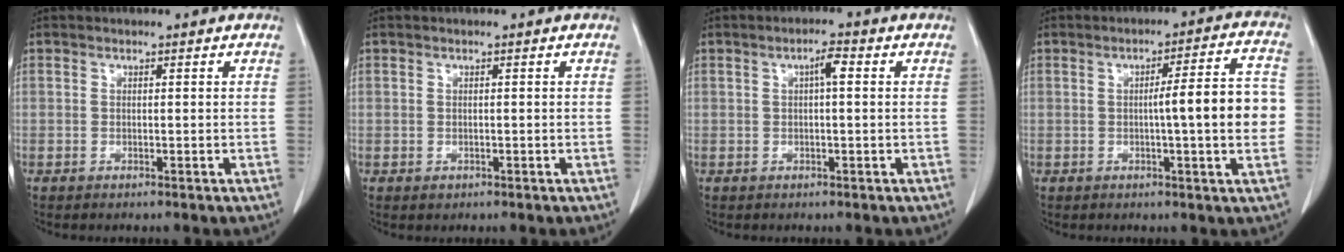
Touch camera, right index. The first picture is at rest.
{"total": 0.8, "force": [-0.3, 0.7, 0.1], "torque": [-0.002, 0.003, -0.001]}
{"total": 2.5, "force": [0.5, 0.4, 2.4], "torque": [-0.041, 0.006, 0.009]}
{"total": 10.0, "force": [-0.5, 0.8, 9.9], "torque": [-0.125, 0.021, -0.010]}